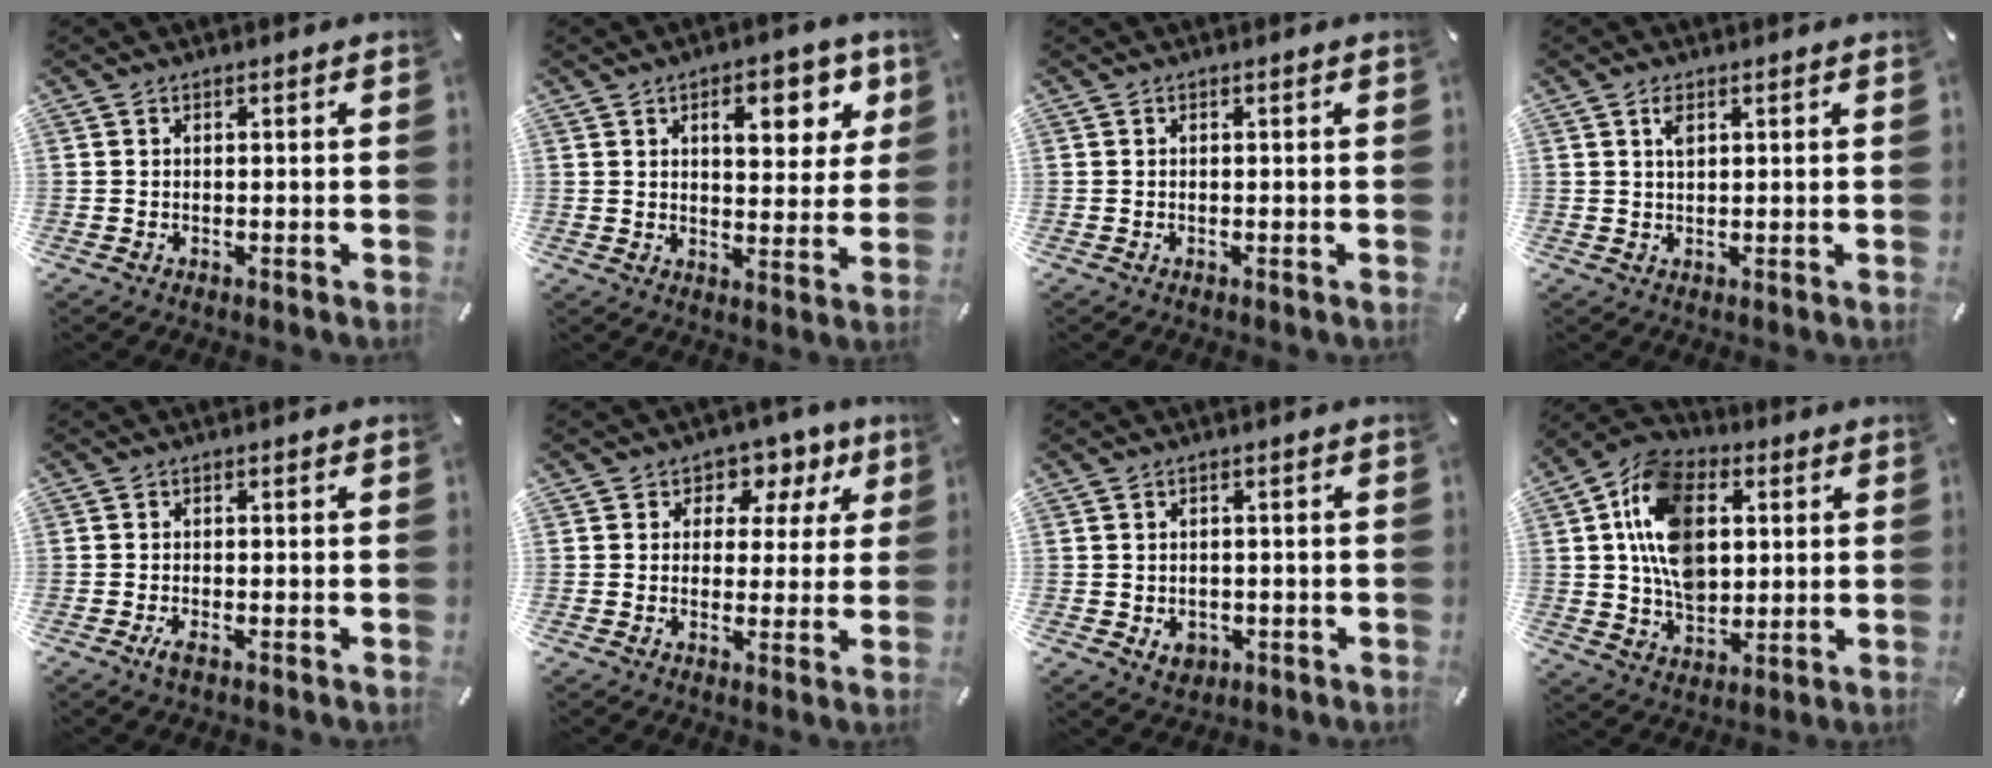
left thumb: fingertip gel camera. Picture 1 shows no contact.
{"total": 10.8, "force": [5.0, 5.5, 7.8], "torque": [-0.094, -0.014, 0.077]}
{"total": 0.0}
{"total": 2.3, "force": [1.1, 1.0, 1.8], "torque": [-0.032, -0.001, 0.017]}
{"total": 1.9, "force": [-0.9, 0.6, 1.6], "torque": [-0.033, -0.001, -0.018]}
{"total": 6.1, "force": [2.6, 4.9, 2.5], "torque": [-0.023, -0.021, 0.036]}
{"total": 3.5, "force": [-1.0, 2.9, 1.7], "torque": [-0.018, 0.002, -0.017]}
{"total": 16.8, "force": [3.0, 12.1, 11.2], "torque": [-0.217, 0.007, 0.054]}